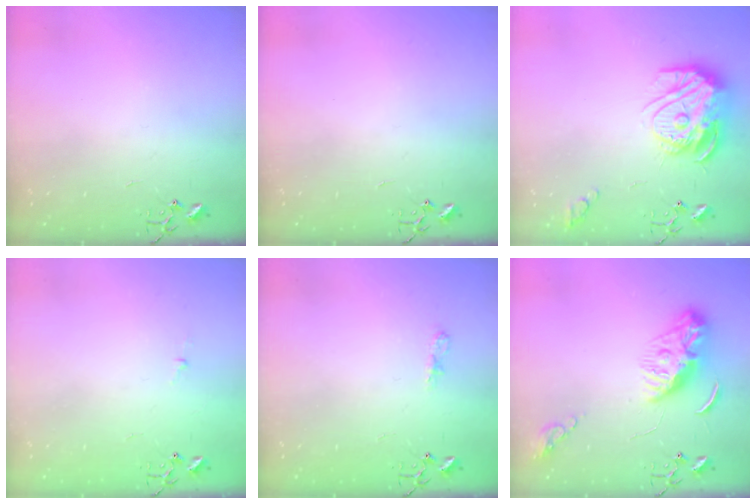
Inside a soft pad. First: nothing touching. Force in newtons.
{"total": 0.0}
{"total": 16.7, "press": 16.7, "slide": 1.6}
{"total": 2.7, "press": 2.7, "slide": 0.3}
{"total": 6.2, "press": 6.2, "slide": 0.8}
{"total": 9.9, "press": 9.8, "slide": 1.1}